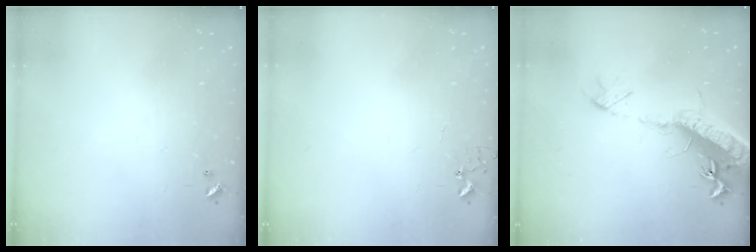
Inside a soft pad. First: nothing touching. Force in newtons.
{"total": 3.8, "press": 3.8, "slide": 0.3}
{"total": 20.9, "press": 20.3, "slide": 4.9}